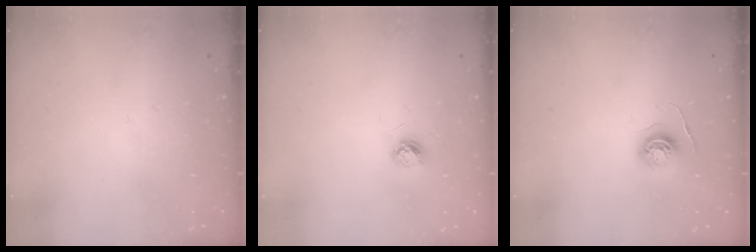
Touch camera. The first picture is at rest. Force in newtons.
{"total": 3.6, "press": 3.5, "slide": 0.4}
{"total": 5.3, "press": 5.3, "slide": 0.5}